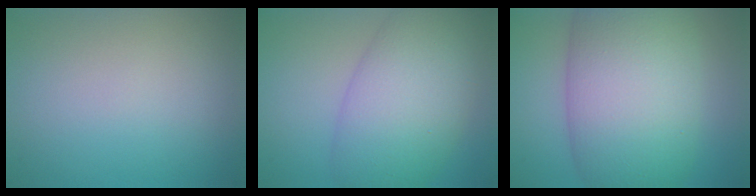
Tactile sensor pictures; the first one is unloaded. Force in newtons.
{"total": 8.9, "press": 8.9, "slide": 0.3}
{"total": 13.6, "press": 13.5, "slide": 0.6}